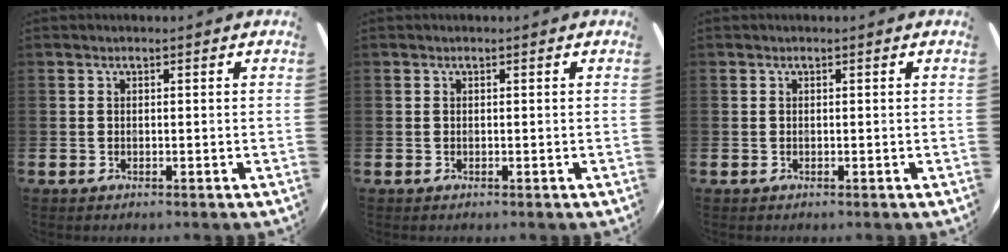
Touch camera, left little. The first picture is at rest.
{"total": 0.0}
{"total": 0.0}